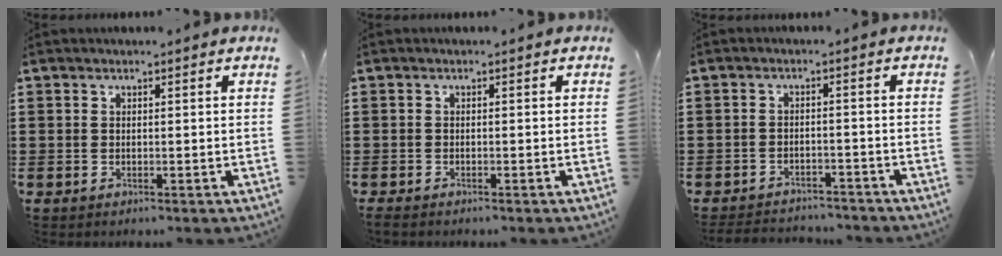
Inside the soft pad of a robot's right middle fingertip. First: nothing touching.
{"total": 0.7, "force": [-0.7, 0.2, 0.1], "torque": [-0.005, -0.001, -0.013]}
{"total": 3.1, "force": [-3.0, 0.6, 0.0], "torque": [-0.006, 0.002, -0.066]}